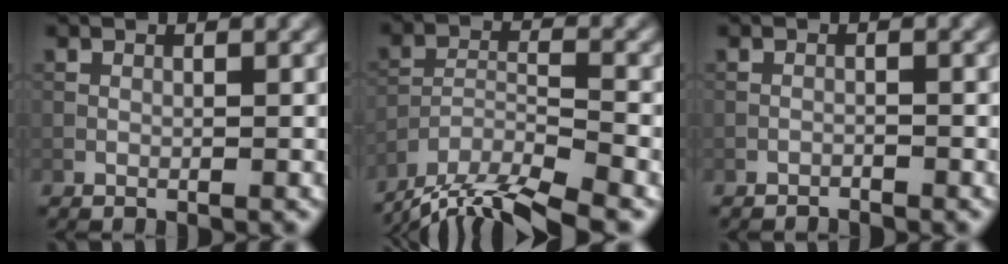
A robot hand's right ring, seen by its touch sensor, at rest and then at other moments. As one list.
[{"total": 9.7, "force": [-8.5, 1.9, 4.4], "torque": [-0.071, -0.012, -0.137]}, {"total": 1.0, "force": [-1.0, 0.0, 0.2], "torque": [-0.002, 0.002, -0.020]}]